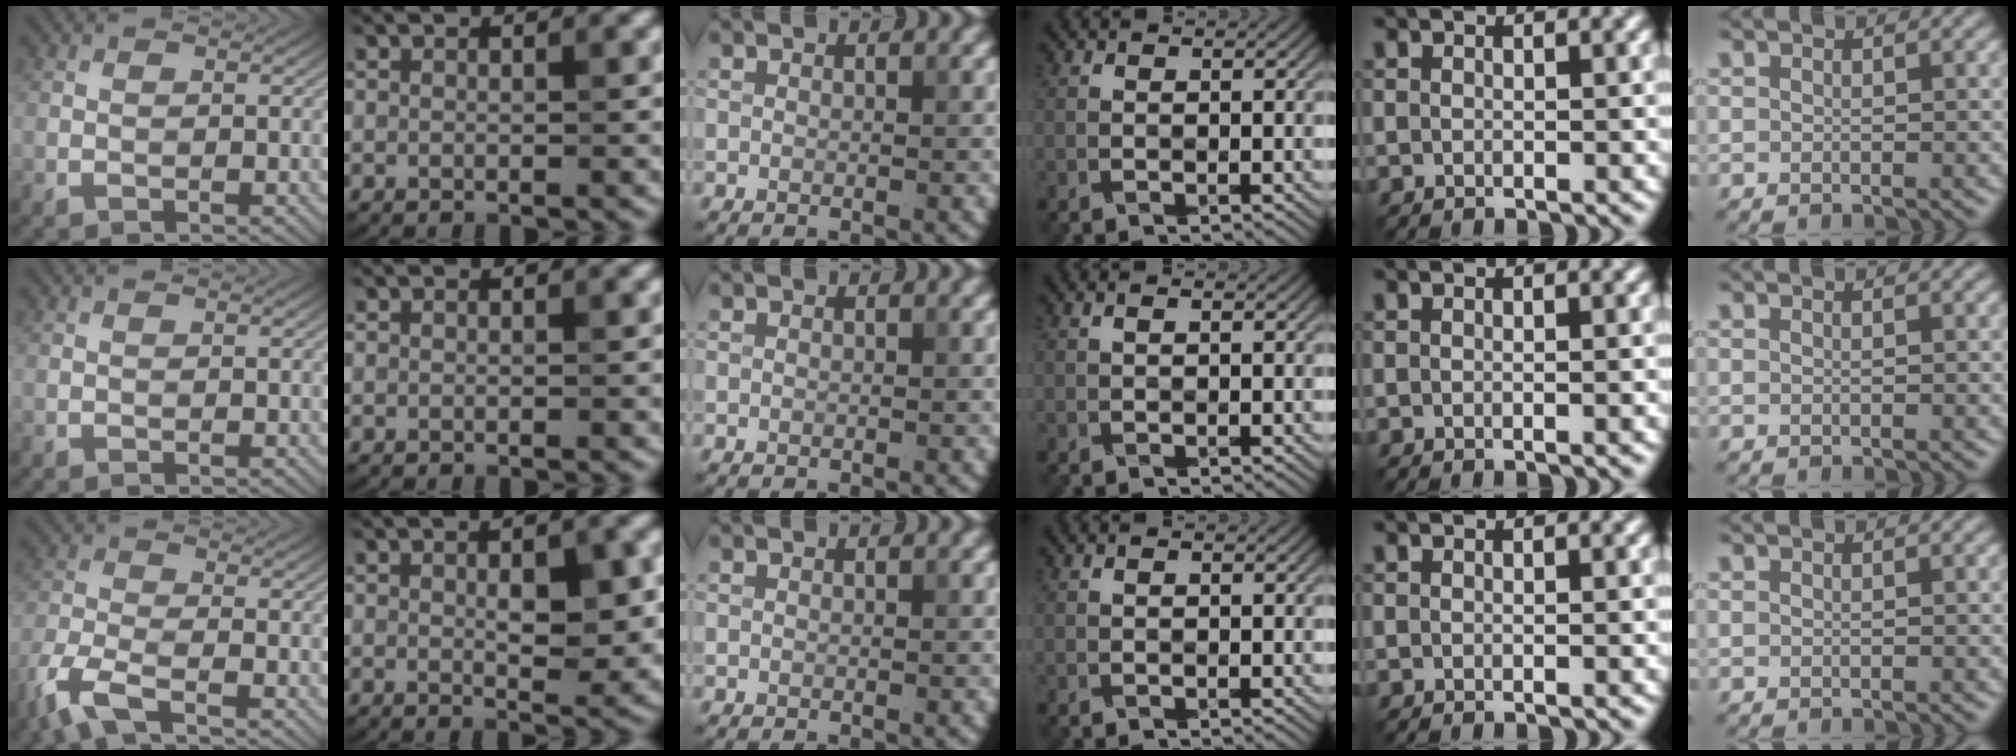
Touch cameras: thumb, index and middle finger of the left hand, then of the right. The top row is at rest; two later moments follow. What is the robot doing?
{"motion": "wrap", "object": "bandana"}